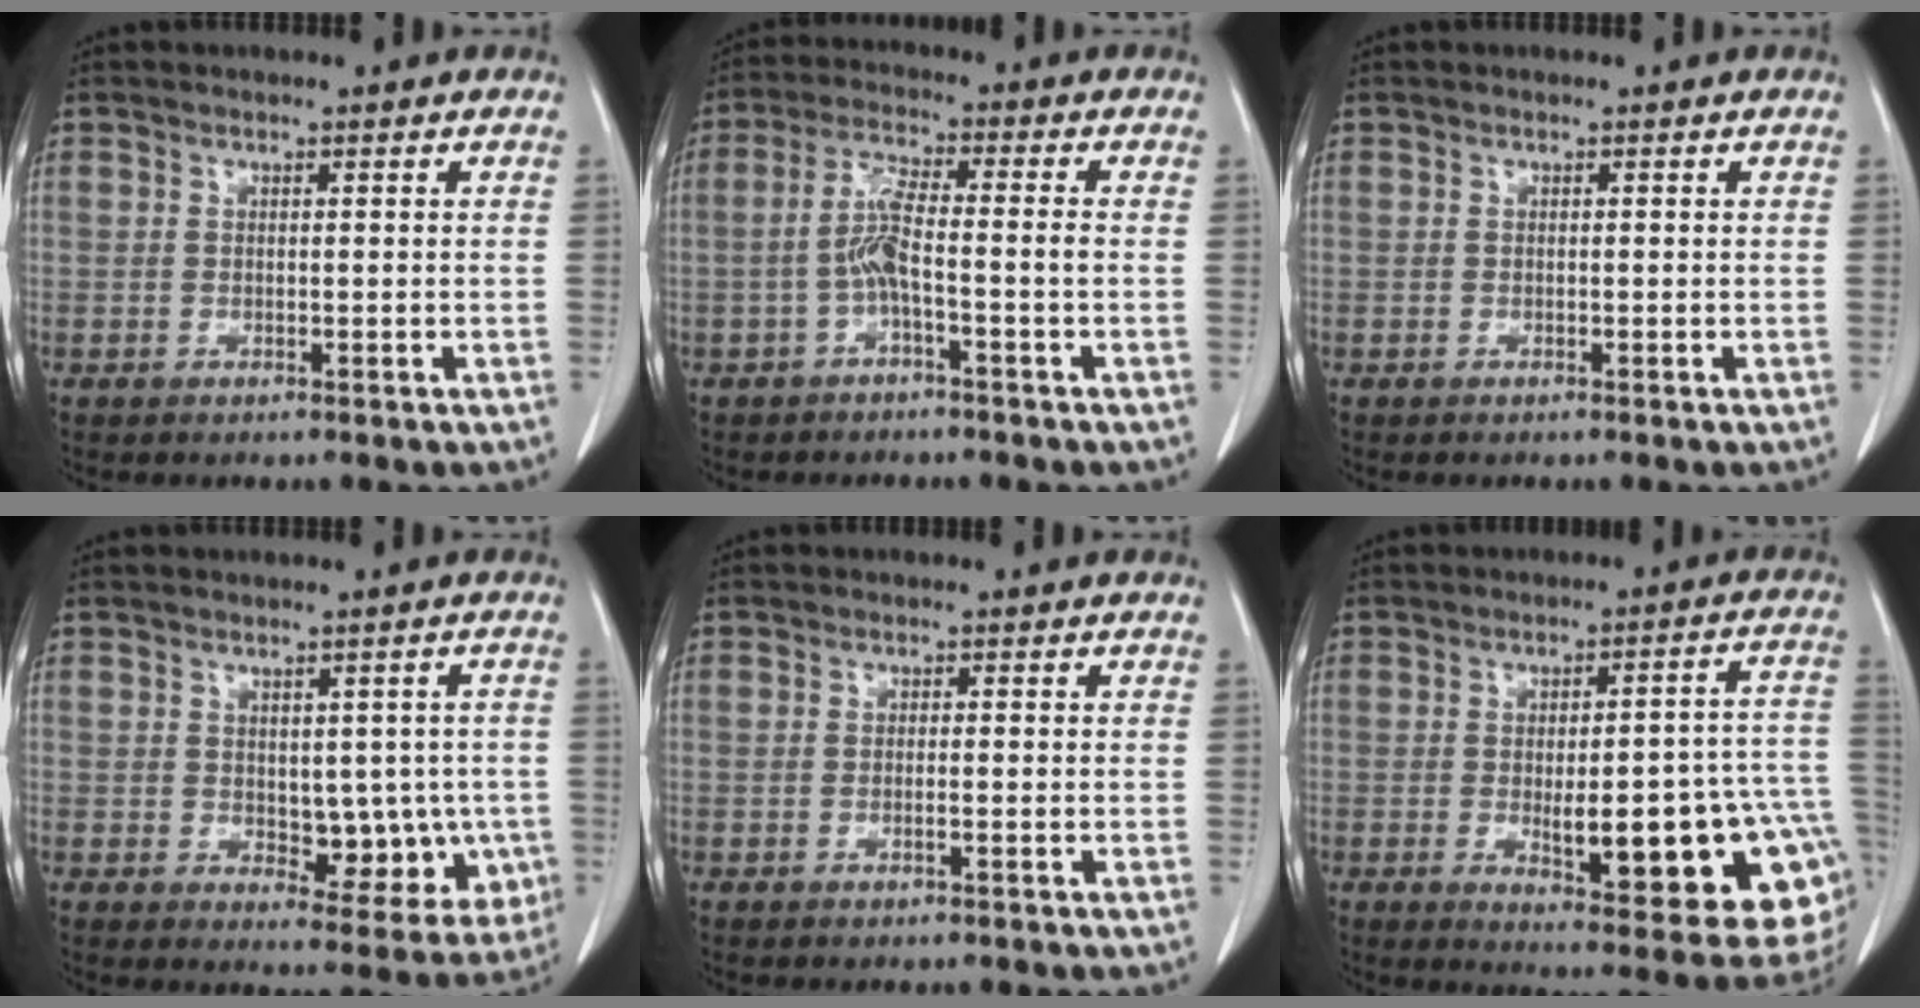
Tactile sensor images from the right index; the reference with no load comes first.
{"total": 5.3, "force": [-1.5, 0.2, 5.1], "torque": [-0.106, 0.014, -0.028]}
{"total": 0.0}
{"total": 8.3, "force": [-0.8, 4.8, 6.8], "torque": [-0.059, 0.006, 0.003]}
{"total": 0.7, "force": [-0.3, -0.1, 0.6], "torque": [-0.011, 0.000, -0.005]}
{"total": 21.1, "force": [-4.6, 5.3, 19.9], "torque": [-0.163, 0.020, -0.036]}